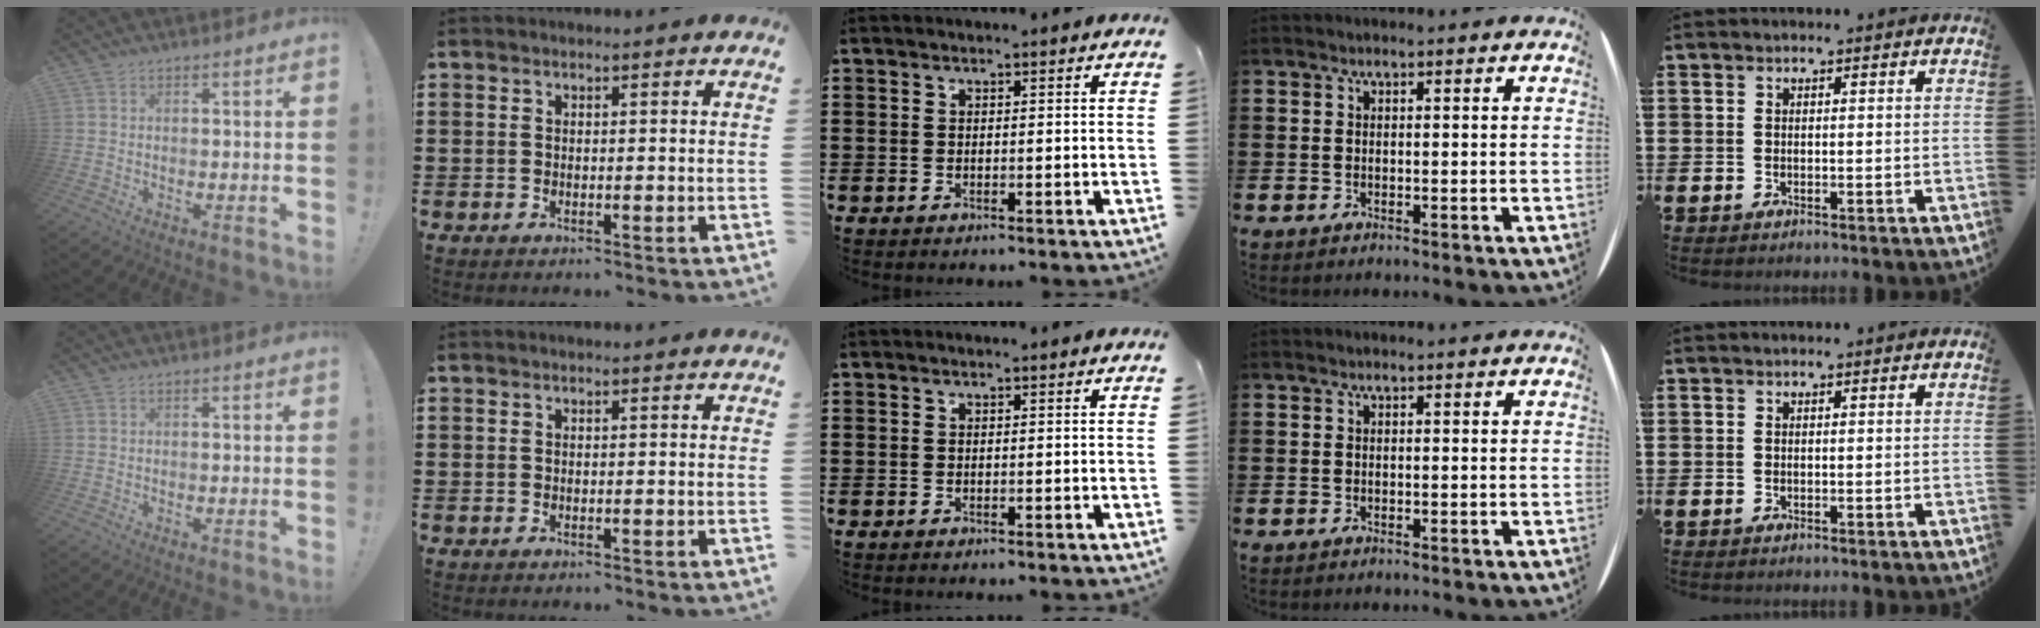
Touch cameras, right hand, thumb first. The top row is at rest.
{}